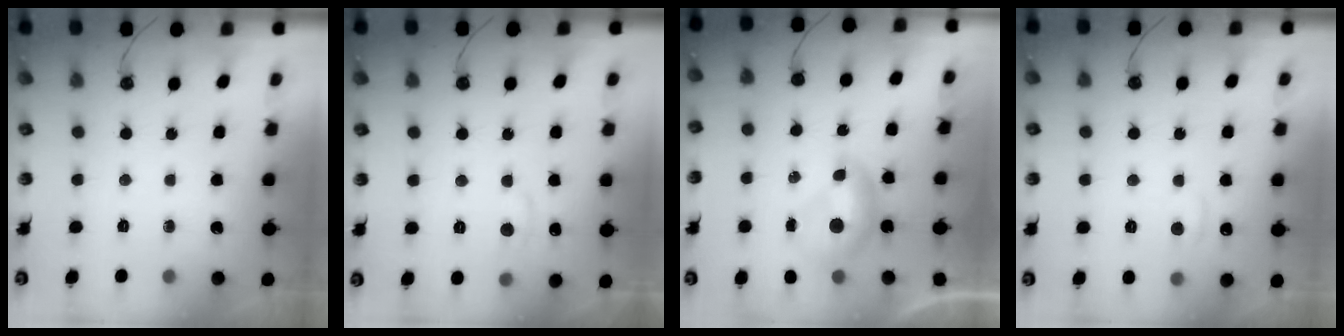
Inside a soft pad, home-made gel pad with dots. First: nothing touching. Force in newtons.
{"total": 0.7, "press": 0.4, "slide": 0.6}
{"total": 0.0}
{"total": 0.9, "press": 0.7, "slide": 0.6}